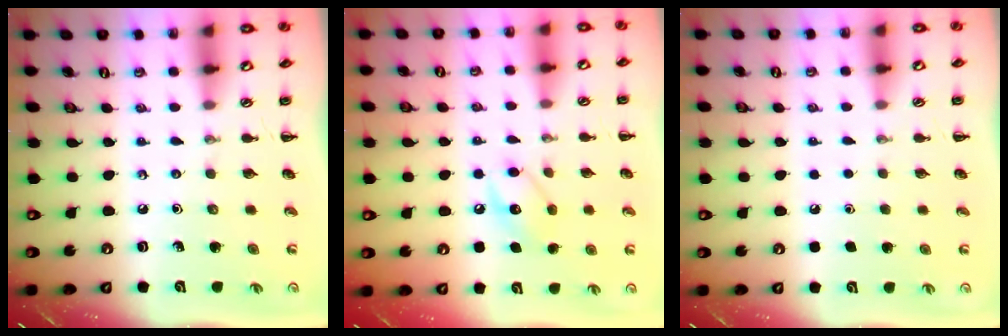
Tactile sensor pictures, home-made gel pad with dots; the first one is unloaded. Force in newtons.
{"total": 8.6, "press": 8.6, "slide": 0.7}
{"total": 1.7, "press": 1.7, "slide": 0.1}